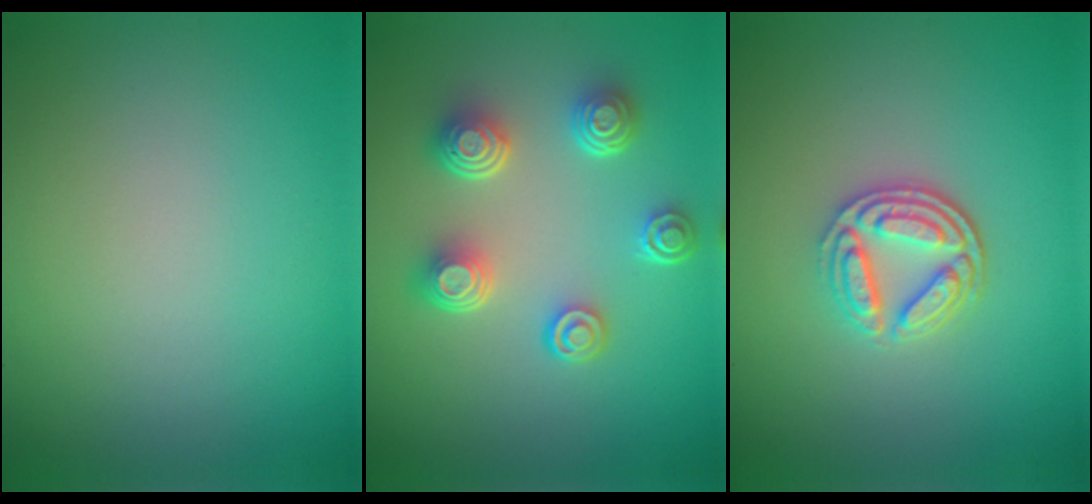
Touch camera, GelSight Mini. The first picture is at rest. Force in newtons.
{"total": 5.1, "press": 3.8, "slide": 3.4}
{"total": 3.6, "press": 3.2, "slide": 1.8}